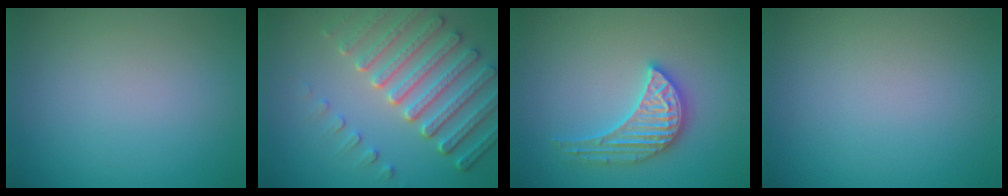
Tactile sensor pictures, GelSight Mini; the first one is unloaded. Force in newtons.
{"total": 6.7, "press": 5.4, "slide": 4.1}
{"total": 3.5, "press": 3.5, "slide": 0.4}
{"total": 0.0}